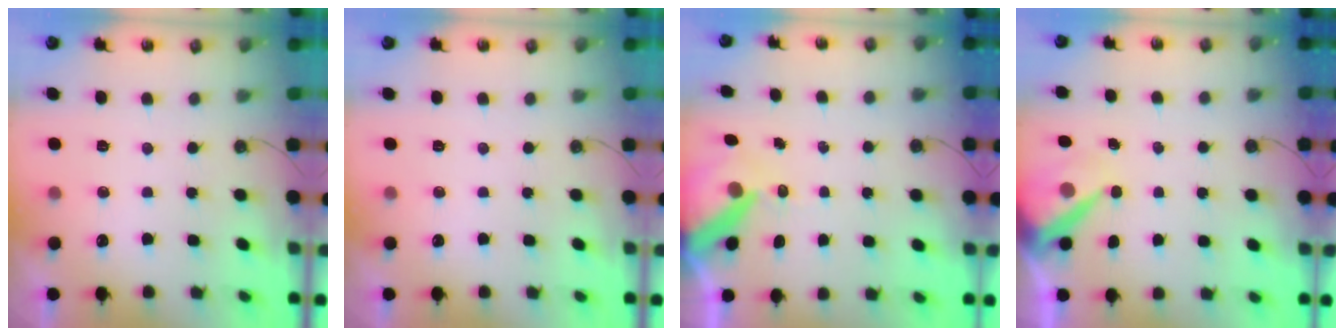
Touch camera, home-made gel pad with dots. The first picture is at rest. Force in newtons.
{"total": 0.0}
{"total": 9.4, "press": 9.3, "slide": 1.5}
{"total": 8.5, "press": 8.5, "slide": 0.8}